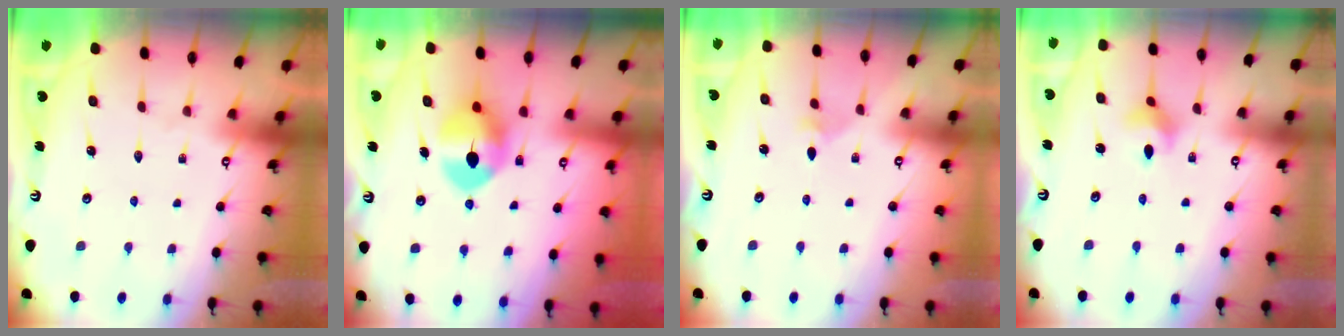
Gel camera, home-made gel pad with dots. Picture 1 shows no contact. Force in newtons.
{"total": 8.2, "press": 8.1, "slide": 1.3}
{"total": 1.9, "press": 1.9, "slide": 0.3}
{"total": 4.5, "press": 4.5, "slide": 0.6}